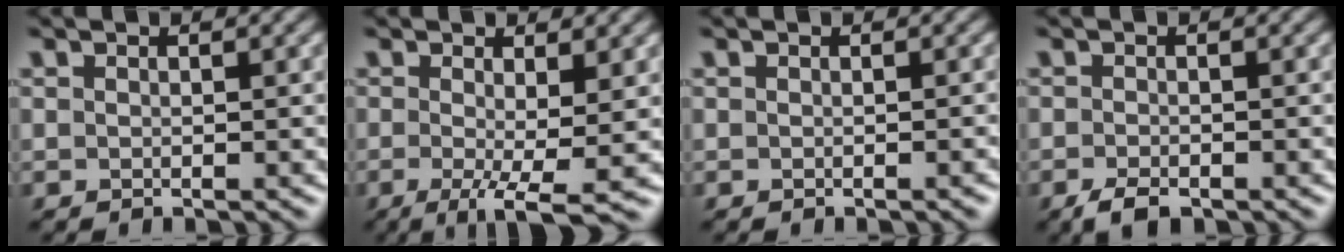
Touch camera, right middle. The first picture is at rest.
{"total": 5.2, "force": [-1.2, 1.1, 5.0], "torque": [-0.087, -0.015, -0.019]}
{"total": 0.6, "force": [-0.3, 0.1, 0.5], "torque": [-0.004, 0.002, -0.004]}
{"total": 2.2, "force": [-1.5, 0.9, 1.3], "torque": [-0.027, -0.005, -0.030]}